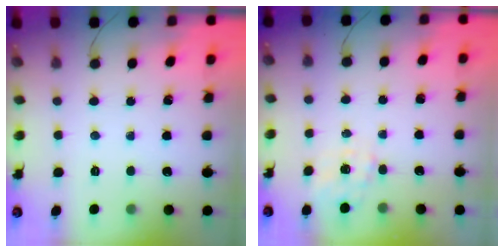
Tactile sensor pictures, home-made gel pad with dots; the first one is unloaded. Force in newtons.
{"total": 4.5, "press": 4.4, "slide": 1.1}